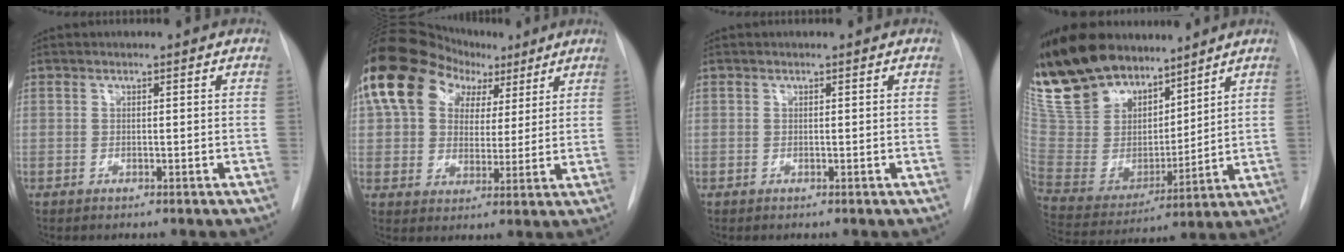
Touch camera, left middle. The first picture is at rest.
{"total": 16.1, "force": [8.4, 11.1, 8.1], "torque": [-0.153, 0.064, 0.144]}
{"total": 0.0}
{"total": 21.6, "force": [17.1, 9.3, 9.4], "torque": [-0.207, 0.012, 0.321]}